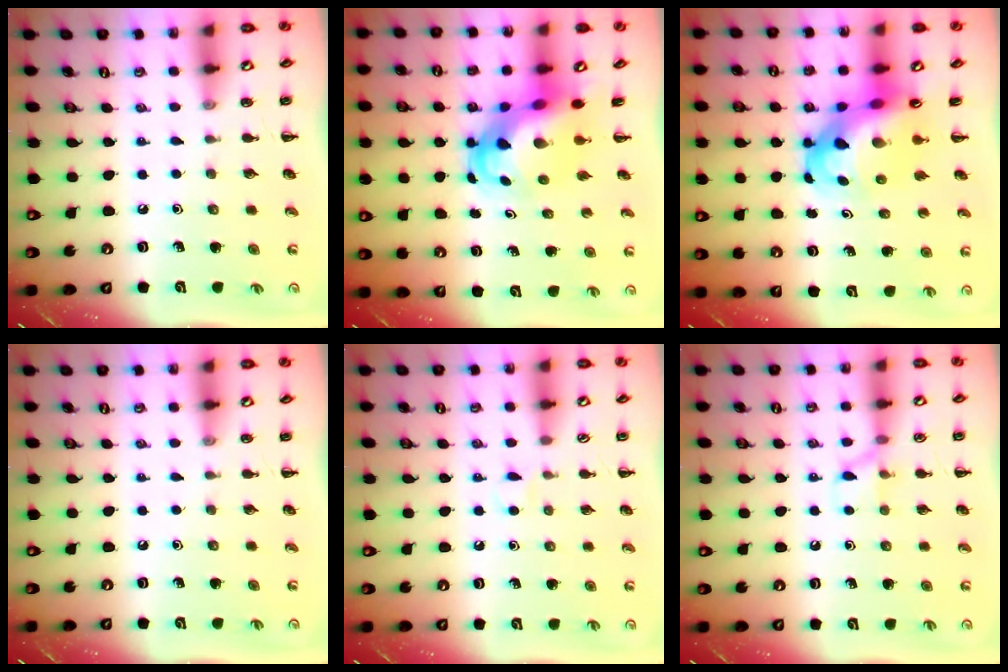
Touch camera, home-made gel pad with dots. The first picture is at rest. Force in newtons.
{"total": 6.9, "press": 6.6, "slide": 2.1}
{"total": 8.9, "press": 8.5, "slide": 2.8}
{"total": 0.0}
{"total": 3.3, "press": 3.1, "slide": 1.1}
{"total": 6.4, "press": 6.4, "slide": 0.6}